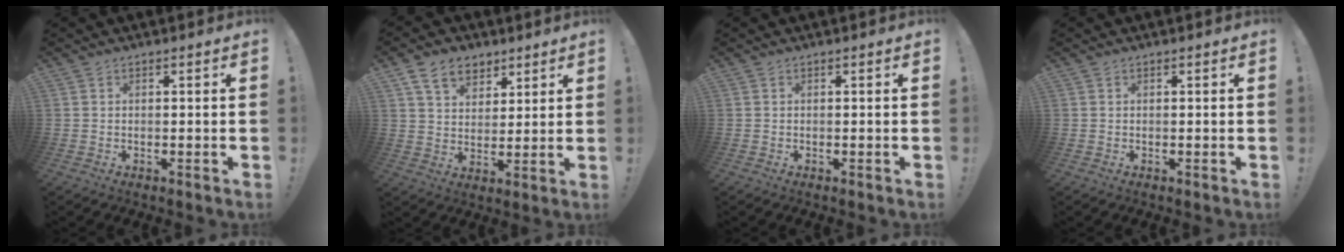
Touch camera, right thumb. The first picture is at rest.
{"total": 10.6, "force": [6.4, 7.4, 4.1], "torque": [-0.063, -0.030, 0.124]}
{"total": 0.0}
{"total": 0.0}